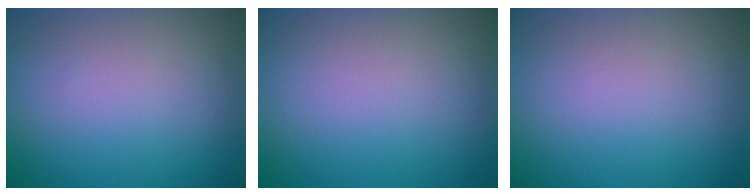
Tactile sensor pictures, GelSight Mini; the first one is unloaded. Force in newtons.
{"total": 0.0}
{"total": 0.0}